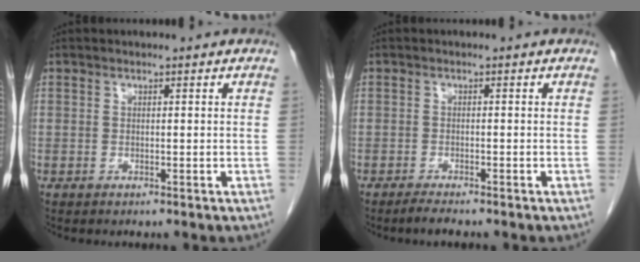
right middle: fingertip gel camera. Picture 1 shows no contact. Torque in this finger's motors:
{"motor_torque": [0.11, -0.07, -0.01, 0.00]}